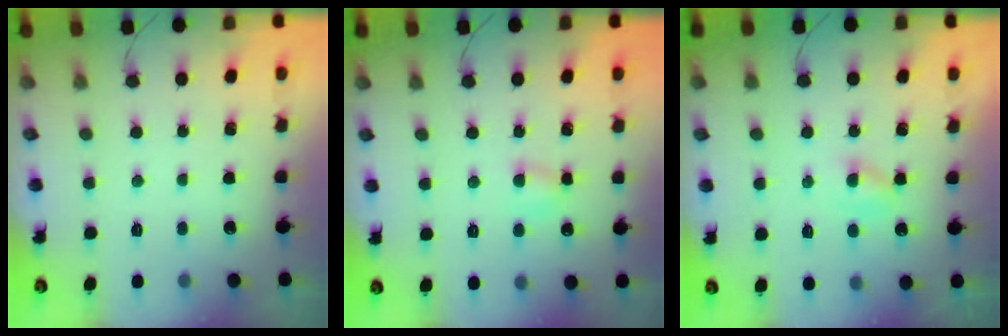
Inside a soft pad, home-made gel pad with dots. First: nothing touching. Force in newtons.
{"total": 4.0, "press": 3.9, "slide": 1.1}
{"total": 1.7, "press": 1.5, "slide": 0.8}